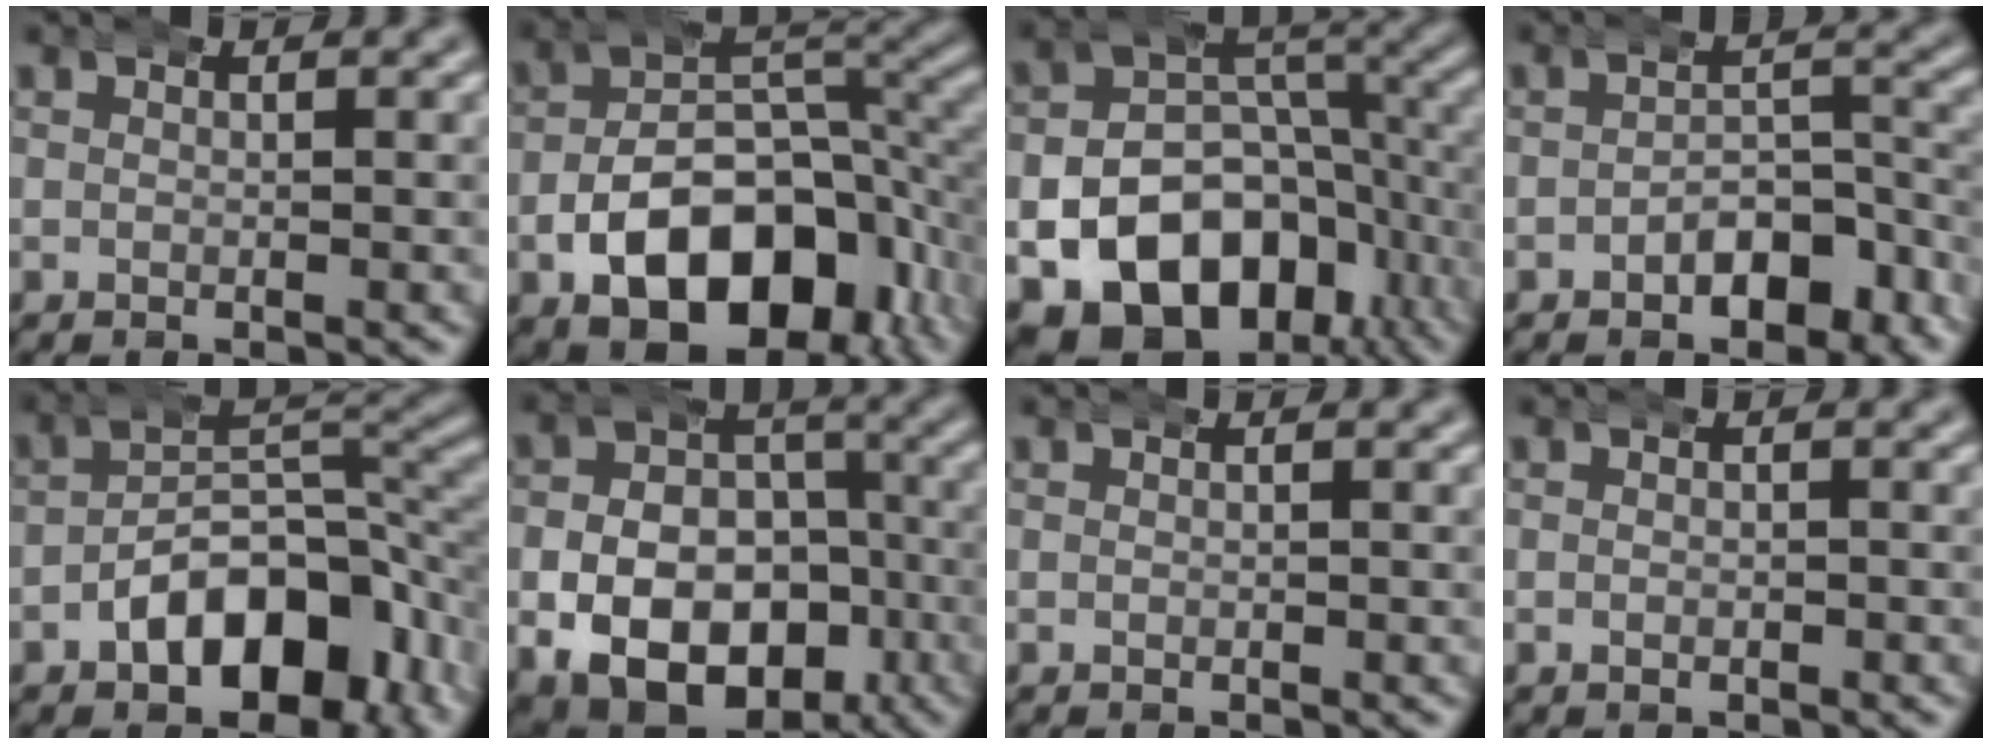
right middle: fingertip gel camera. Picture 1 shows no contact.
{"total": 14.6, "force": [-5.6, 9.4, 9.6], "torque": [-0.153, -0.046, -0.068]}
{"total": 21.2, "force": [-7.5, 17.0, 10.3], "torque": [-0.208, -0.063, -0.112]}
{"total": 4.5, "force": [-3.4, 2.0, 2.3], "torque": [-0.017, -0.002, -0.049]}
{"total": 8.9, "force": [-4.2, 4.9, 6.1], "torque": [-0.075, -0.008, -0.055]}
{"total": 14.4, "force": [-5.1, 11.2, 7.6], "torque": [-0.140, -0.048, -0.067]}
{"total": 0.0}
{"total": 0.6, "force": [-0.3, 0.4, 0.4], "torque": [-0.008, -0.001, -0.003]}